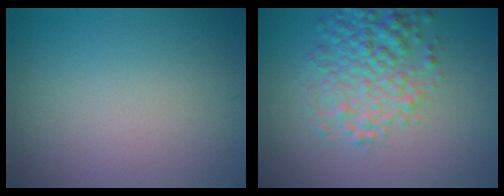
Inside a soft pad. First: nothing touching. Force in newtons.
{"total": 5.0, "press": 5.0, "slide": 0.1}